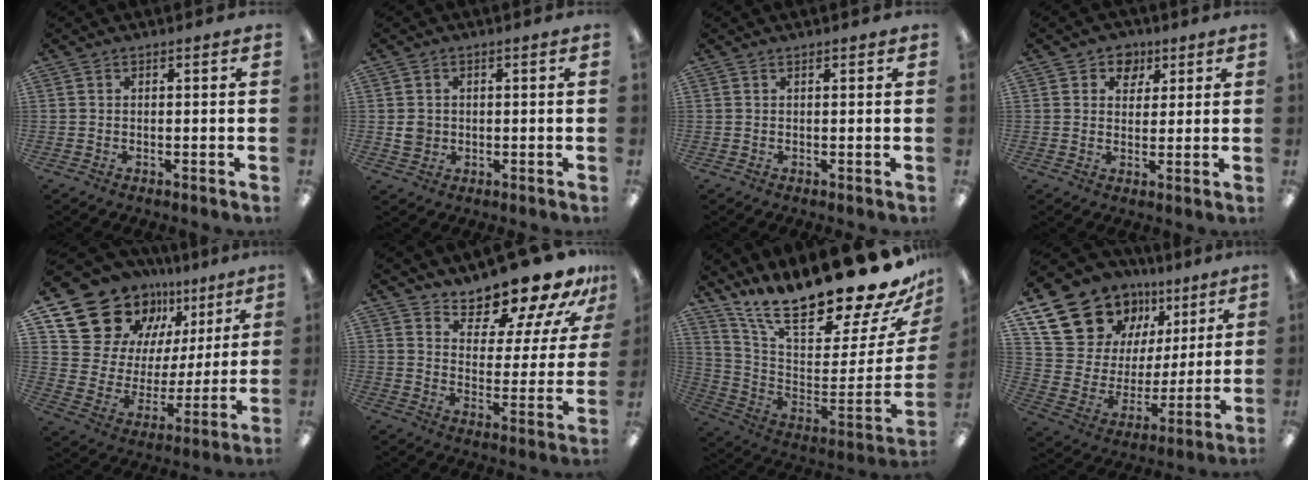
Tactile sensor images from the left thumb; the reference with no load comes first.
{"total": 3.3, "force": [0.3, 3.1, 0.9], "torque": [-0.004, -0.002, 0.002]}
{"total": 0.6, "force": [0.5, 0.2, 0.1], "torque": [0.006, -0.003, 0.008]}
{"total": 5.2, "force": [3.1, 4.0, 1.1], "torque": [-0.008, -0.013, 0.051]}
{"total": 19.5, "force": [14.9, 11.6, 4.9], "torque": [-0.109, -0.112, 0.286]}
{"total": 15.1, "force": [13.9, 3.9, 4.6], "torque": [-0.073, -0.116, 0.237]}
{"total": 21.3, "force": [17.1, 4.0, 12.0], "torque": [-0.188, -0.147, 0.279]}
{"total": 20.5, "force": [13.7, 13.3, 7.6], "torque": [-0.141, -0.081, 0.268]}